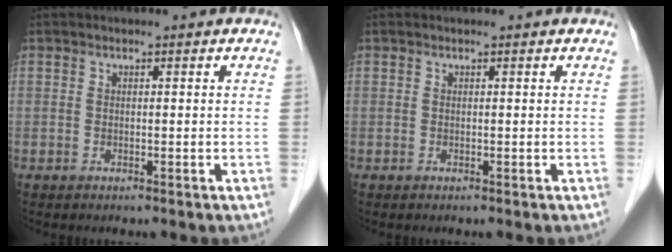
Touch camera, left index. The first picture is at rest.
{"total": 0.0}